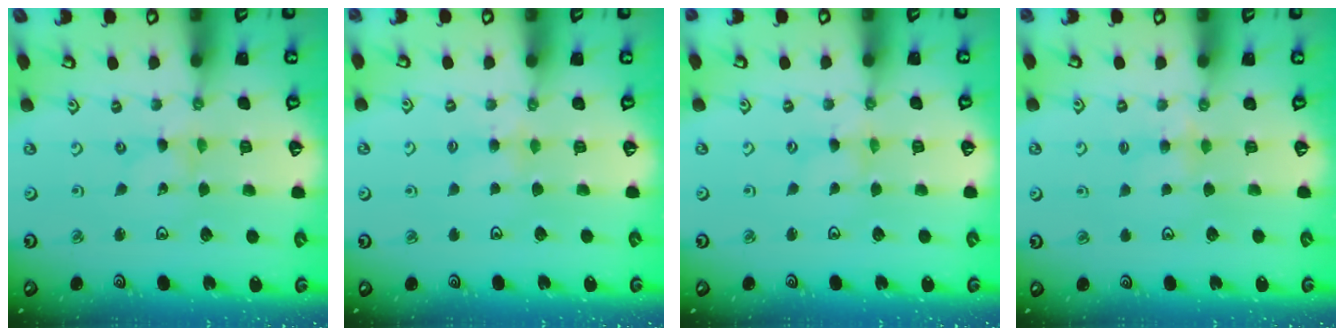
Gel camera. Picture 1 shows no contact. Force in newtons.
{"total": 4.8, "press": 4.8, "slide": 0.4}
{"total": 1.1, "press": 1.1, "slide": 0.1}
{"total": 3.7, "press": 3.7, "slide": 0.6}